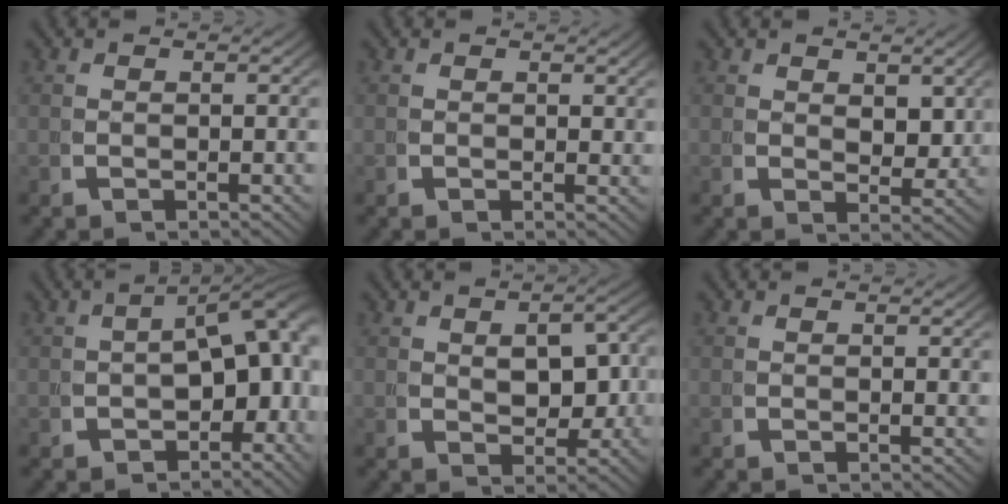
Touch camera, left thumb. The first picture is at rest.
{"total": 0.6, "force": [0.5, 0.3, 0.2], "torque": [-0.005, -0.007, 0.009]}
{"total": 2.2, "force": [1.7, 1.1, 1.0], "torque": [-0.012, -0.016, 0.035]}
{"total": 7.1, "force": [-1.0, 4.1, 5.8], "torque": [-0.072, -0.015, -0.005]}
{"total": 3.4, "force": [0.5, 2.3, 2.5], "torque": [-0.038, -0.018, 0.025]}
{"total": 0.0}